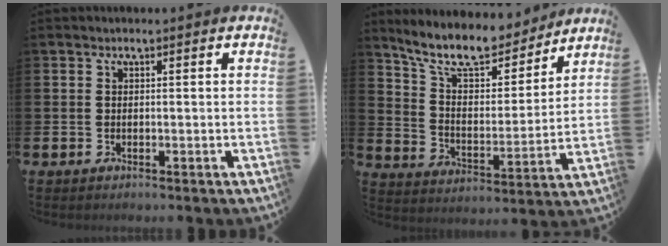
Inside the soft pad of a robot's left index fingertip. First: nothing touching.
{"total": 10.8, "force": [9.5, 3.2, 3.9], "torque": [-0.105, -0.062, 0.166]}